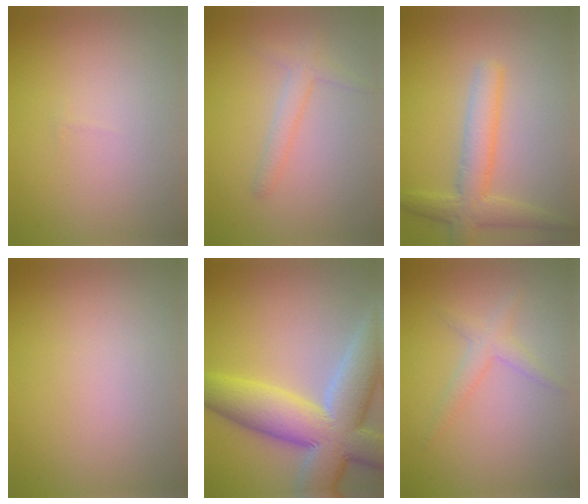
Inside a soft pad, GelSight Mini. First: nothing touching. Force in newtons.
{"total": 1.8, "press": 1.8, "slide": 0.1}
{"total": 4.1, "press": 4.1, "slide": 0.1}
{"total": 0.0}
{"total": 11.5, "press": 11.5, "slide": 0.7}
{"total": 1.8, "press": 1.8, "slide": 0.0}